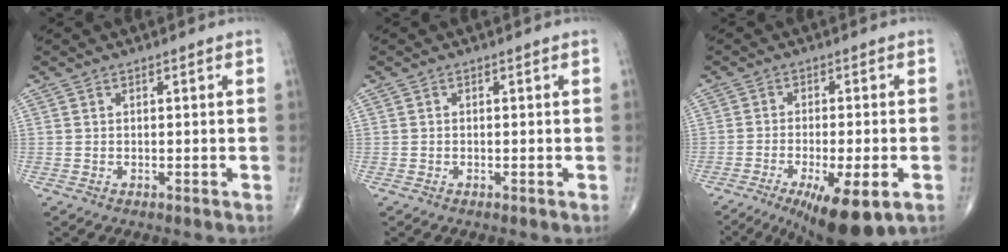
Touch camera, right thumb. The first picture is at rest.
{"total": 0.0}
{"total": 12.9, "force": [-6.3, 3.4, 10.7], "torque": [-0.158, -0.005, -0.092]}